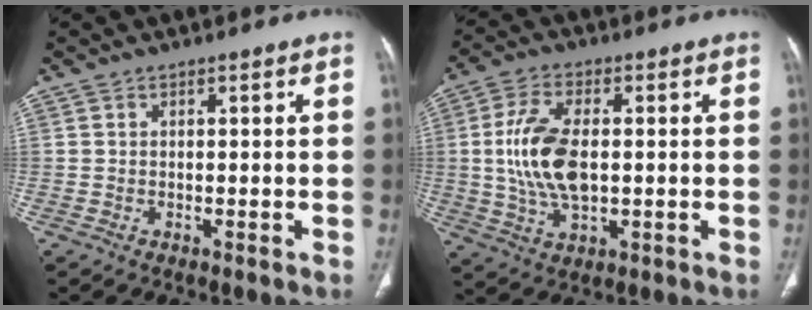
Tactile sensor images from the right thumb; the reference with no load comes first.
{"total": 12.5, "force": [0.3, 6.5, 10.7], "torque": [-0.220, 0.003, 0.009]}